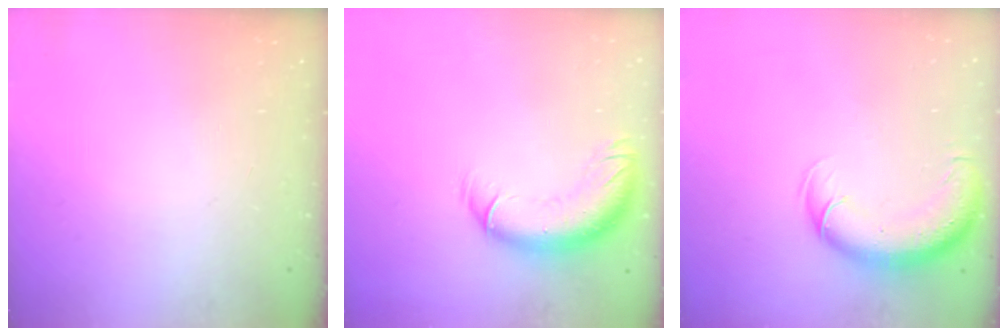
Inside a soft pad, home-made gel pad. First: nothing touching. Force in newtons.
{"total": 13.0, "press": 12.6, "slide": 3.4}
{"total": 11.0, "press": 10.6, "slide": 2.8}